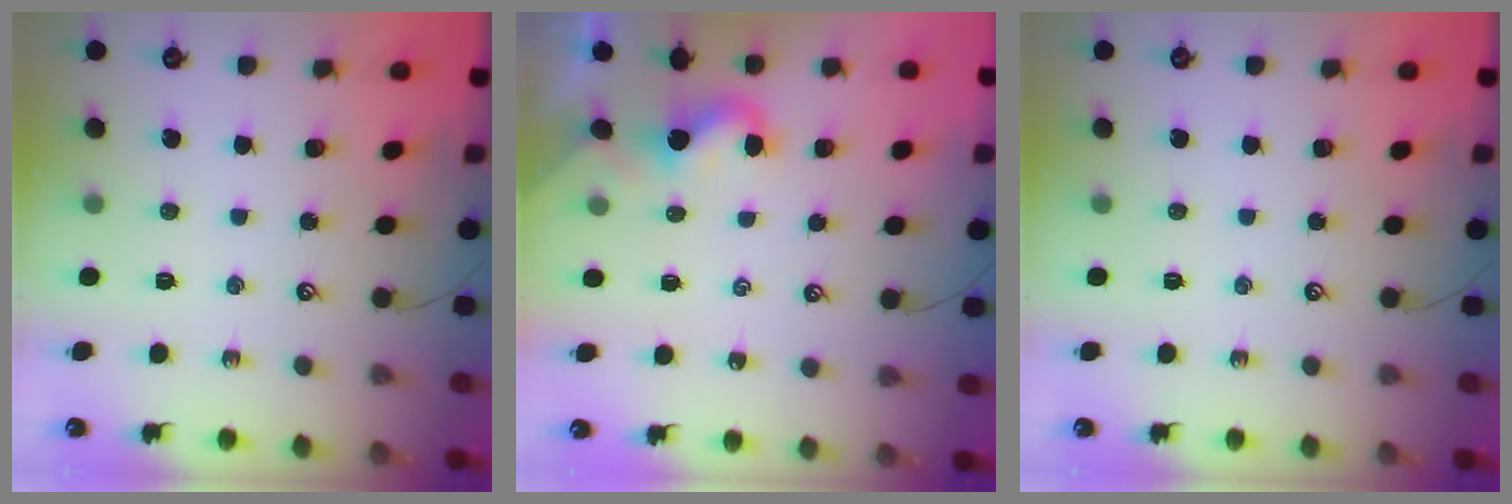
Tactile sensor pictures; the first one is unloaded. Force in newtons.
{"total": 1.8, "press": 1.8, "slide": 0.3}
{"total": 0.0}